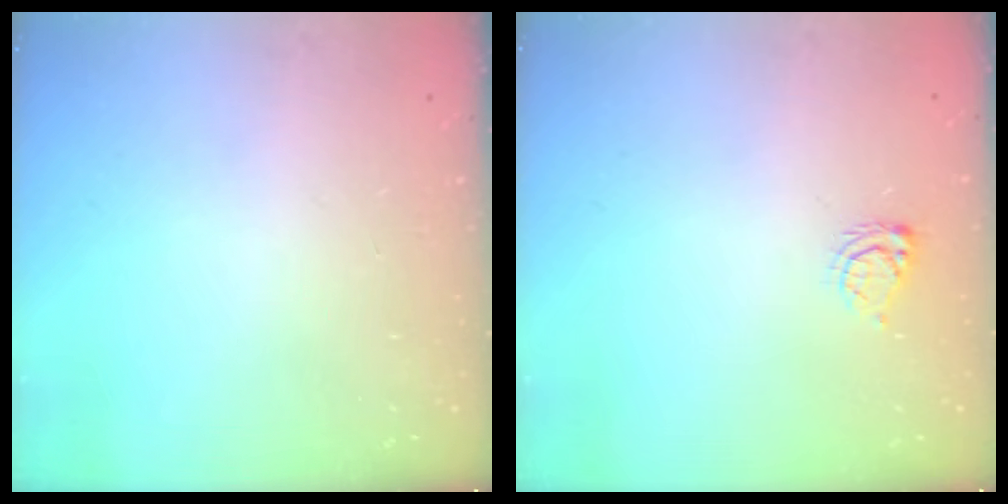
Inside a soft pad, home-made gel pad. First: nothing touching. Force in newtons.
{"total": 5.3, "press": 5.3, "slide": 0.8}